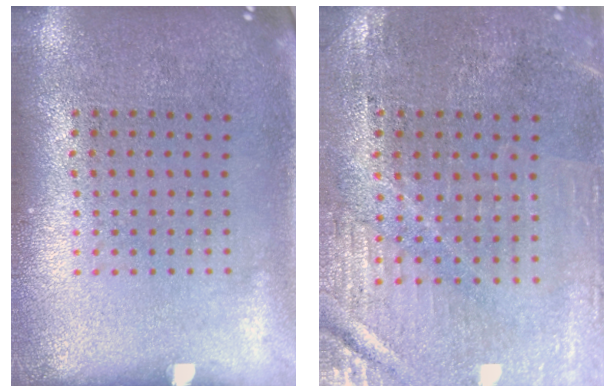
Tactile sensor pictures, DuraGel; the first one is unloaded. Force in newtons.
{"total": 0.9, "press": 0.8, "slide": 0.3}